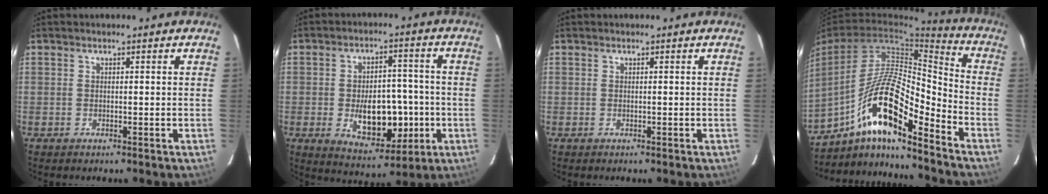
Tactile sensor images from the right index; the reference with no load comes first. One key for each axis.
{"total": 11.7, "fx": -2.5, "fy": 6.3, "fz": 9.5, "tx": -0.145, "ty": 0.008, "tz": -0.027}
{"total": 0.0}
{"total": 16.7, "fx": -10.6, "fy": 2.8, "fz": 12.7, "tx": -0.242, "ty": 0.017, "tz": -0.184}